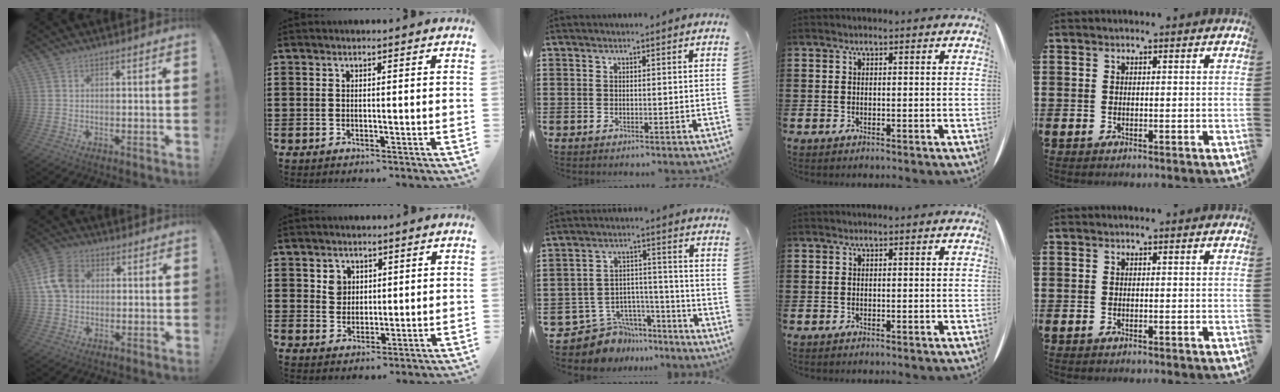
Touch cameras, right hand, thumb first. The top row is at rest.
{"thumb": {"total": 10.7, "force": [1.7, 8.4, 6.3], "torque": [-0.117, 0.011, 0.034]}, "index": {"total": 2.9, "force": [1.3, 2.5, 0.7], "torque": [-0.016, 0.006, 0.021]}, "middle": {"total": 7.8, "force": [-6.8, 3.8, 0.6], "torque": [-0.015, 0.019, -0.129]}}